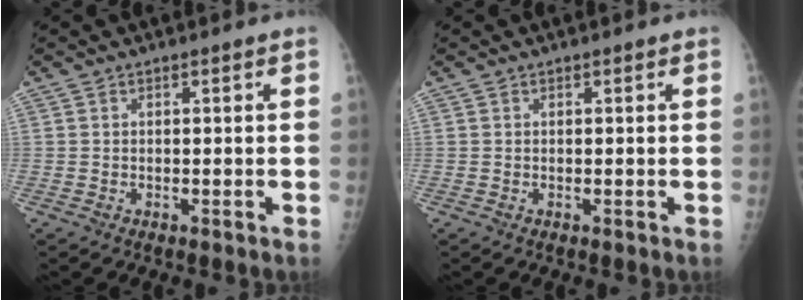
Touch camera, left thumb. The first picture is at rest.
{"total": 0.0}